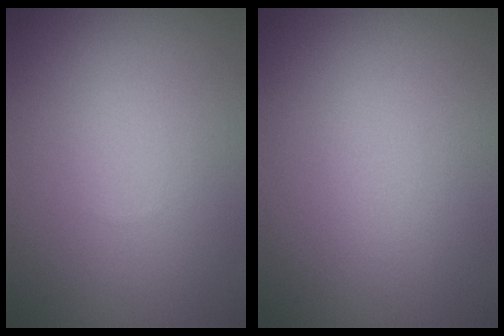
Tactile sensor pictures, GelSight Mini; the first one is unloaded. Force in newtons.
{"total": 0.0}